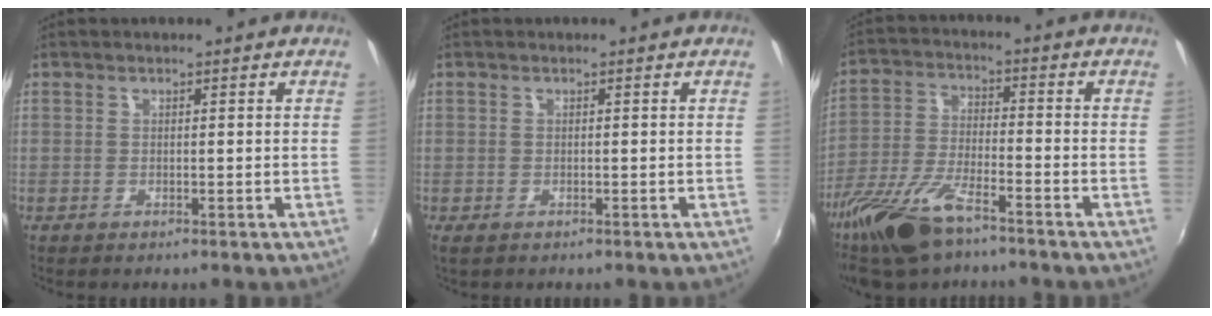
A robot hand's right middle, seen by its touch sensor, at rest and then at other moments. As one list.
[{"total": 0.8, "force": [-0.4, 0.3, 0.5], "torque": [-0.013, -0.003, -0.005]}, {"total": 14.9, "force": [-10.3, 4.8, 9.6], "torque": [-0.212, -0.030, -0.201]}]